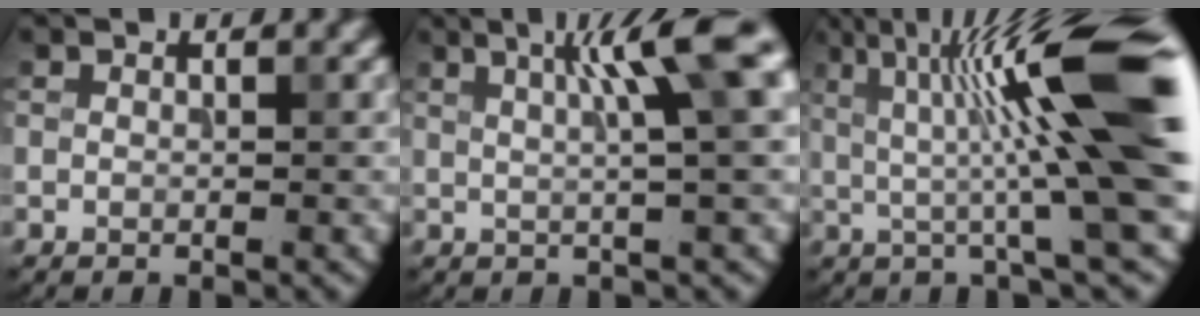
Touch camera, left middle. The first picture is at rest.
{"total": 7.3, "force": [2.3, 1.2, 6.9], "torque": [-0.079, 0.017, 0.033]}
{"total": 12.9, "force": [1.8, 1.6, 12.7], "torque": [-0.186, 0.021, 0.027]}